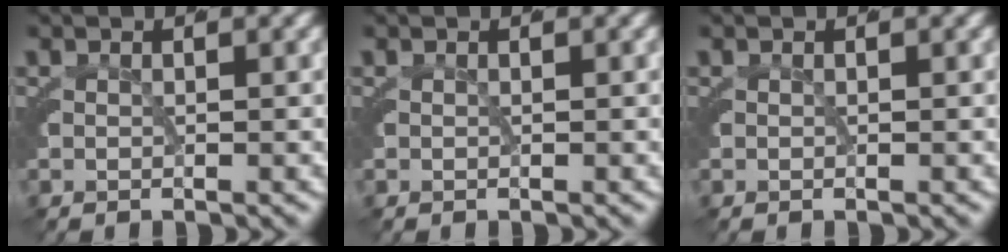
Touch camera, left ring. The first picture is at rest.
{"total": 0.0}
{"total": 0.0}